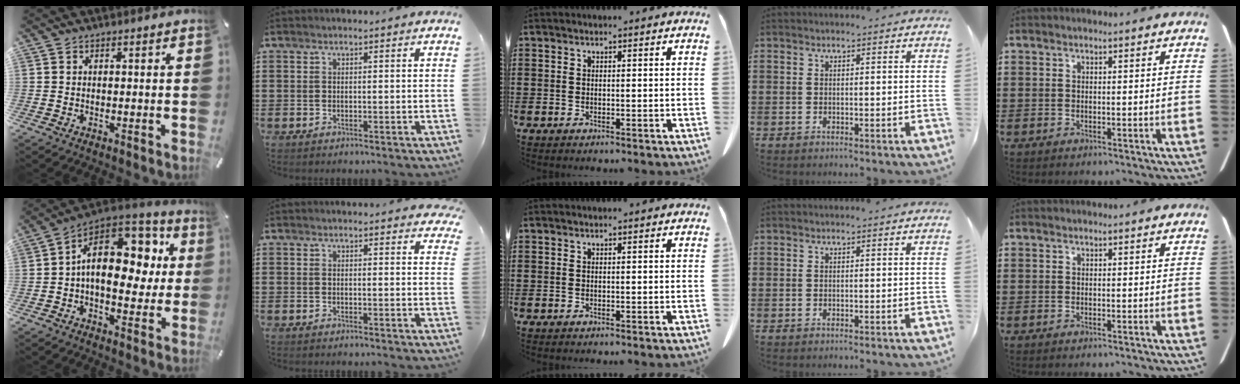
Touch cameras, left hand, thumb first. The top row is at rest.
{"thumb": {"total": 17.7, "force": [3.8, 11.7, 12.8], "torque": [-0.183, -0.015, 0.068]}, "index": {"total": 1.3, "force": [1.2, 0.3, 0.4], "torque": [-0.003, 0.000, 0.022]}}